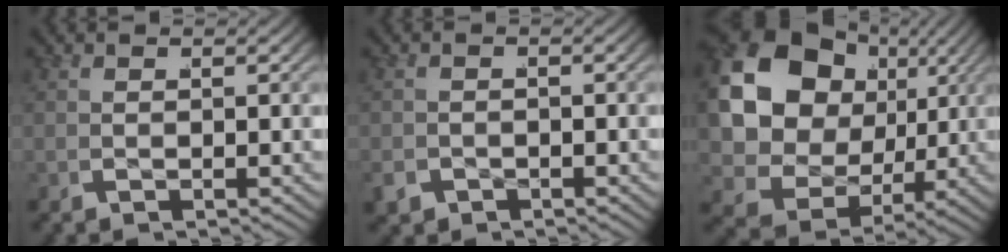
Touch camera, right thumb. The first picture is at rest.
{"total": 2.1, "force": [-1.6, 1.3, 0.2], "torque": [-0.009, -0.011, -0.021]}
{"total": 16.2, "force": [0.9, 12.3, 10.5], "torque": [-0.252, -0.036, 0.025]}